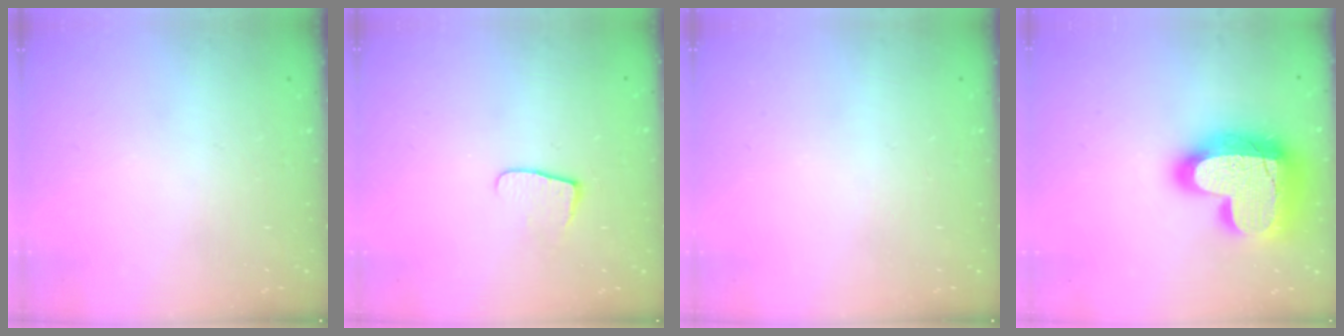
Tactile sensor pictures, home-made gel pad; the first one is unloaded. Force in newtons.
{"total": 5.4, "press": 5.4, "slide": 0.5}
{"total": 0.0}
{"total": 26.4, "press": 26.3, "slide": 2.0}